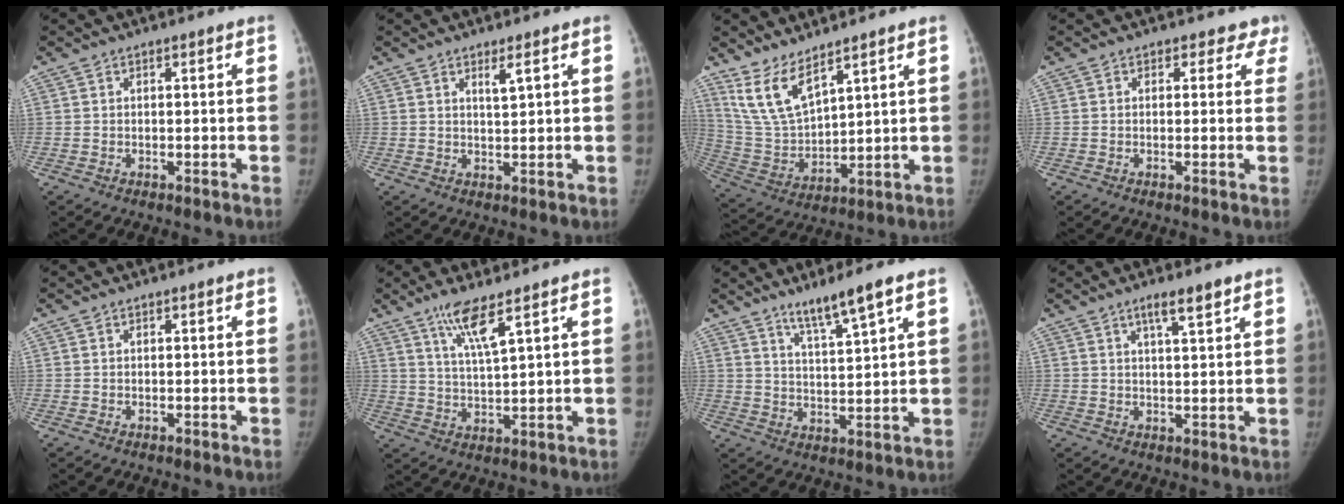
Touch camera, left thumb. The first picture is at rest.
{"total": 2.1, "force": [1.2, 0.2, 1.6], "torque": [-0.028, -0.011, 0.023]}
{"total": 10.2, "force": [7.5, 3.3, 6.1], "torque": [-0.115, -0.047, 0.174]}
{"total": 3.1, "force": [2.2, 2.1, -0.2], "torque": [0.041, -0.008, 0.002]}
{"total": 0.0}
{"total": 7.0, "force": [4.5, 0.5, 5.3], "torque": [-0.106, -0.028, 0.092]}
{"total": 7.5, "force": [5.3, -0.1, 5.3], "torque": [-0.095, -0.033, 0.099]}
{"total": 4.5, "force": [2.9, 0.7, 3.3], "torque": [-0.050, -0.015, 0.050]}